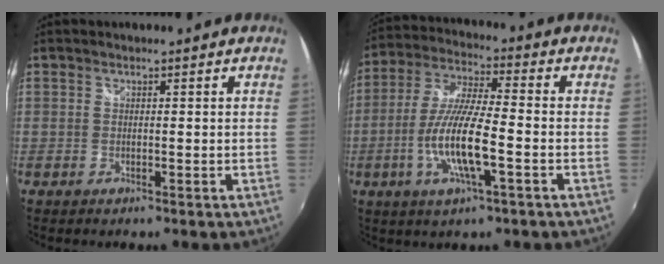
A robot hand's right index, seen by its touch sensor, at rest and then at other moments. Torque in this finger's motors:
{"motor_torque": [1.17, -0.97, 0.73, 0.21]}